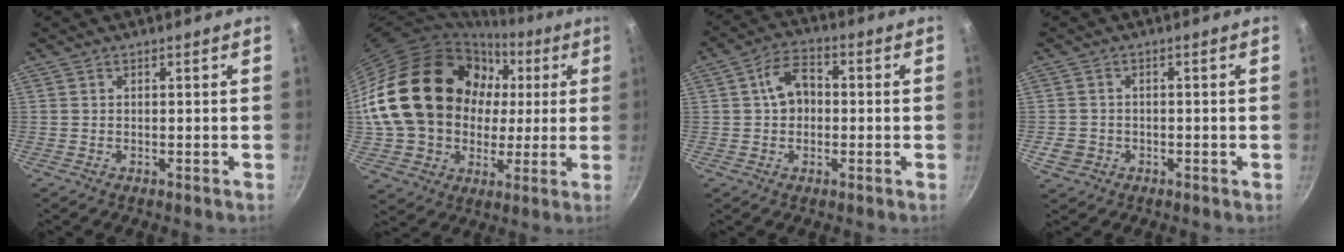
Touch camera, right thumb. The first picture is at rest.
{"total": 25.1, "force": [3.0, 20.4, 14.4], "torque": [-0.240, 0.039, 0.073]}
{"total": 6.9, "force": [0.4, 5.0, 4.8], "torque": [-0.061, 0.020, -0.002]}
{"total": 3.6, "force": [-1.1, 3.1, 1.5], "torque": [-0.022, 0.010, -0.013]}